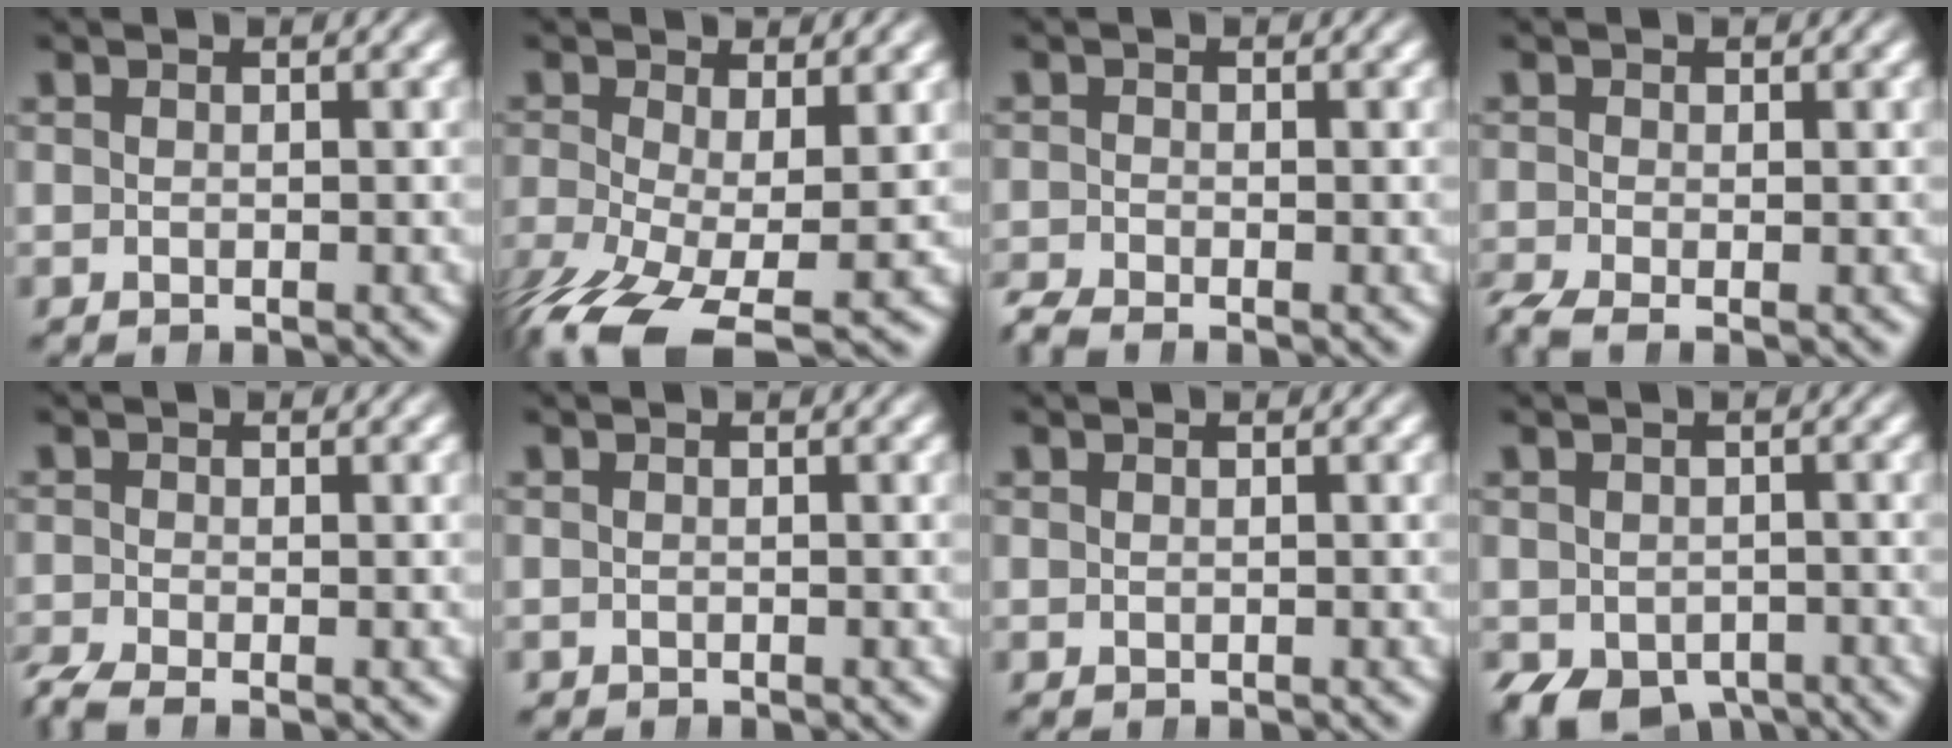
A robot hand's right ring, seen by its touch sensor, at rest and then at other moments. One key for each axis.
{"total": 6.0, "fx": -3.7, "fy": 2.7, "fz": 3.9, "tx": -0.100, "ty": -0.049, "tz": -0.036}
{"total": 1.9, "fx": -1.7, "fy": 0.9, "fz": 0.4, "tx": -0.006, "ty": -0.008, "tz": -0.028}
{"total": 2.7, "fx": -1.6, "fy": 1.7, "fz": 1.4, "tx": -0.036, "ty": -0.014, "tz": -0.023}
{"total": 2.9, "fx": -2.0, "fy": 1.7, "fz": 1.3, "tx": -0.030, "ty": -0.012, "tz": -0.030}
{"total": 0.0}
{"total": 0.0}
{"total": 5.4, "fx": -3.8, "fy": 3.3, "fz": 2.1, "tx": -0.037, "ty": -0.030, "tz": -0.044}